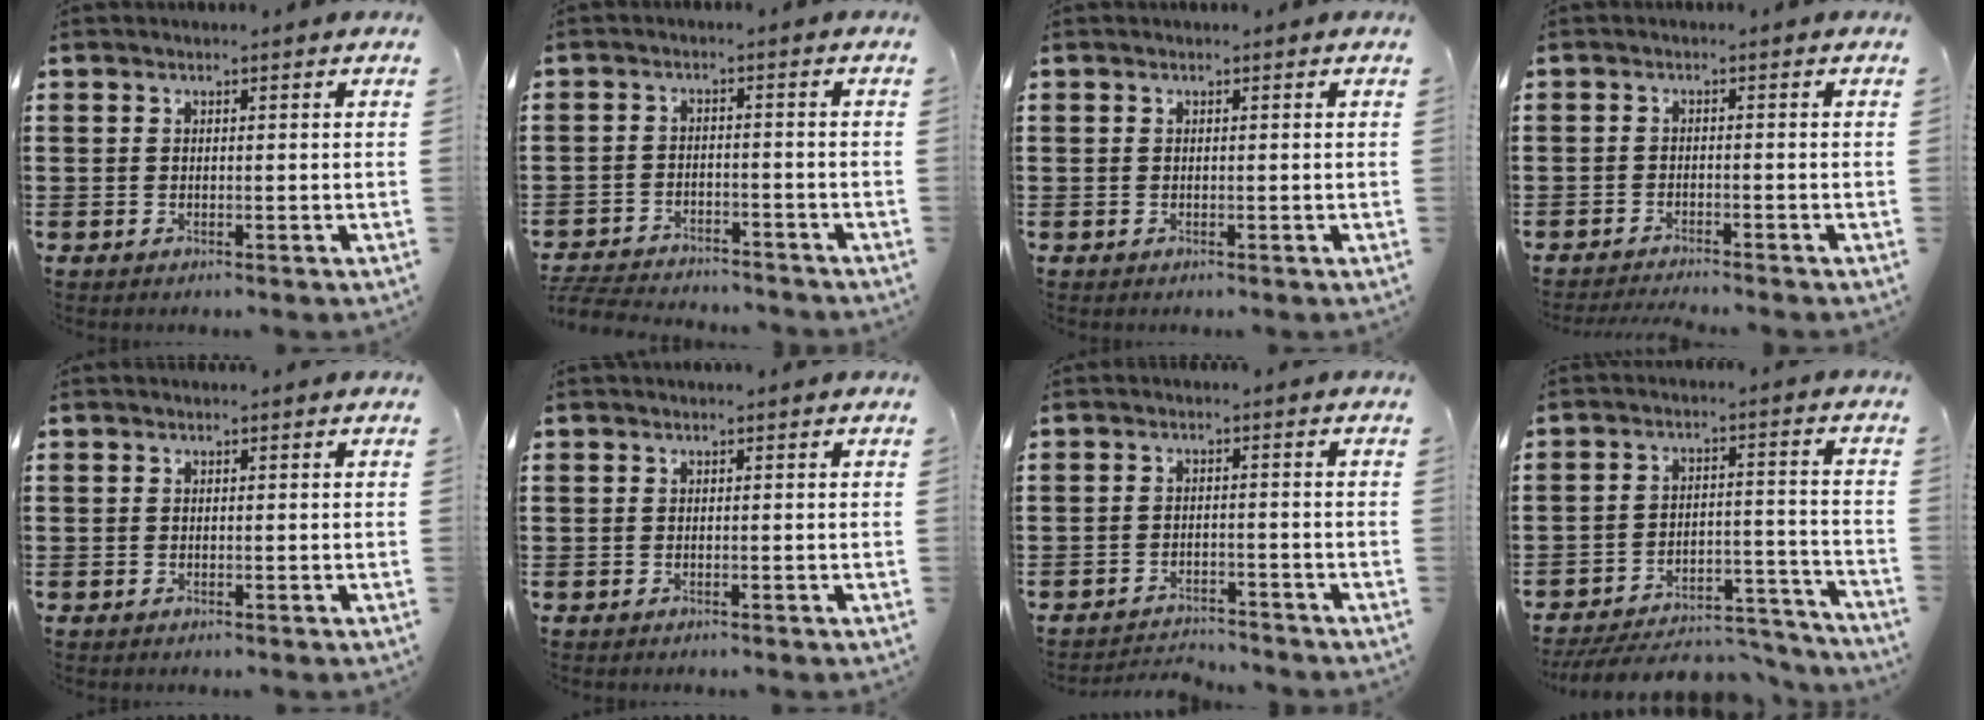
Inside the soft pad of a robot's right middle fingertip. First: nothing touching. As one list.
[{"total": 4.1, "force": [-4.0, 0.4, 0.4], "torque": [-0.013, 0.001, -0.085]}, {"total": 0.0}, {"total": 1.8, "force": [-1.8, -0.1, 0.3], "torque": [-0.006, 0.000, -0.037]}, {"total": 0.0}, {"total": 0.0}, {"total": 2.8, "force": [-2.8, 0.3, 0.1], "torque": [-0.008, 0.001, -0.059]}, {"total": 6.5, "force": [-6.0, 1.3, 2.1], "torque": [-0.041, 0.008, -0.118]}]